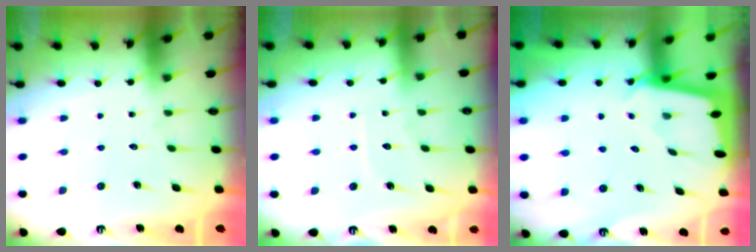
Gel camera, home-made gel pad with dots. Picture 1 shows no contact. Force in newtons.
{"total": 4.6, "press": 4.6, "slide": 0.2}
{"total": 1.9, "press": 1.9, "slide": 0.1}